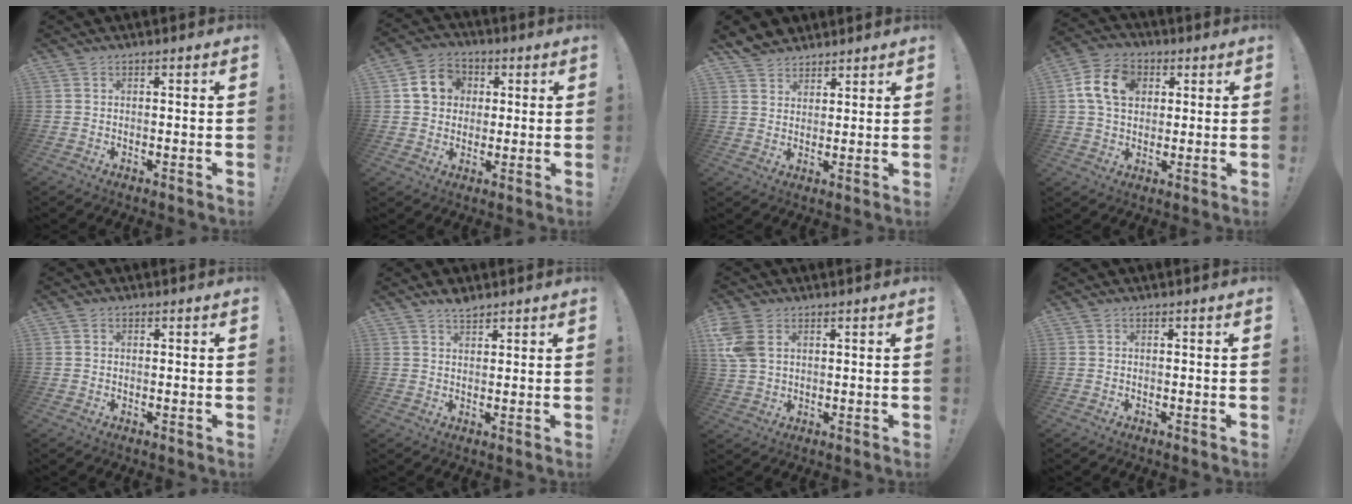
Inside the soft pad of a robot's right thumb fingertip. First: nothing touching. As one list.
[{"total": 9.6, "force": [2.3, 8.5, 3.8], "torque": [-0.052, 0.003, 0.048]}, {"total": 5.7, "force": [4.6, 3.4, 0.3], "torque": [-0.005, -0.033, 0.090]}, {"total": 12.4, "force": [3.1, 9.4, 7.5], "torque": [-0.129, 0.012, 0.063]}, {"total": 0.7, "force": [0.3, 0.6, 0.0], "torque": [0.008, -0.002, 0.004]}, {"total": 3.3, "force": [3.0, 1.0, 1.1], "torque": [-0.013, -0.020, 0.053]}, {"total": 7.6, "force": [2.9, 5.1, 4.9], "torque": [-0.100, -0.009, 0.058]}, {"total": 0.0}]